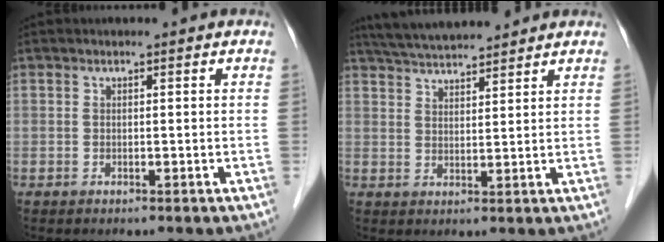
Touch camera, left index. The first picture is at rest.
{"total": 9.2, "force": [8.4, 0.9, 3.5], "torque": [-0.064, 0.026, 0.138]}